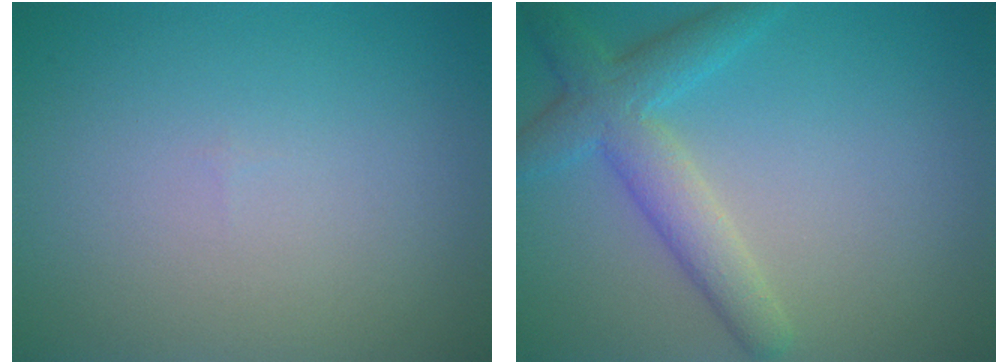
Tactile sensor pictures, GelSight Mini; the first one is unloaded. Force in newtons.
{"total": 4.3, "press": 4.3, "slide": 0.3}